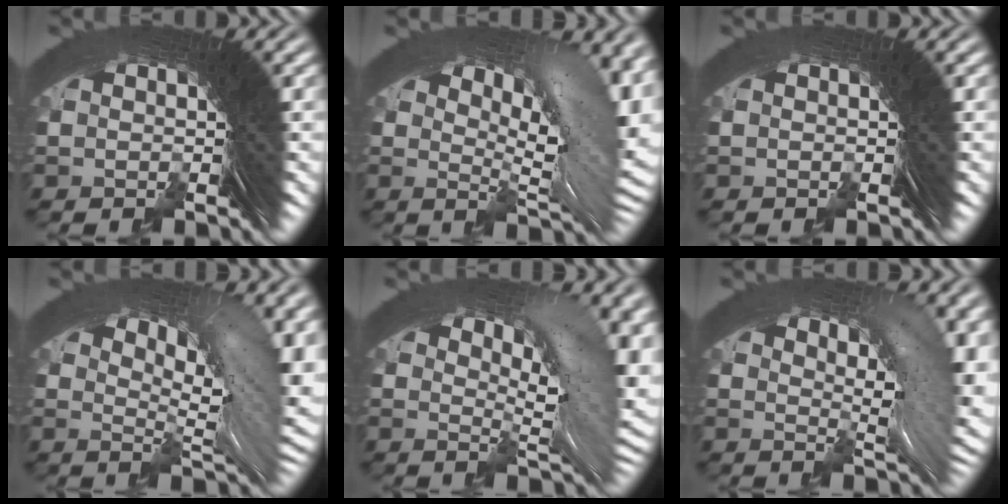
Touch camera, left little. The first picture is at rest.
{"total": 7.7, "force": [1.6, 2.3, 7.1], "torque": [-0.069, 0.003, 0.026]}
{"total": 0.0}
{"total": 7.3, "force": [1.8, 1.7, 6.8], "torque": [-0.071, 0.000, 0.034]}
{"total": 6.7, "force": [1.1, 2.0, 6.3], "torque": [-0.055, 0.003, 0.019]}
{"total": 6.2, "force": [1.1, 1.5, 5.9], "torque": [-0.053, -0.001, 0.021]}